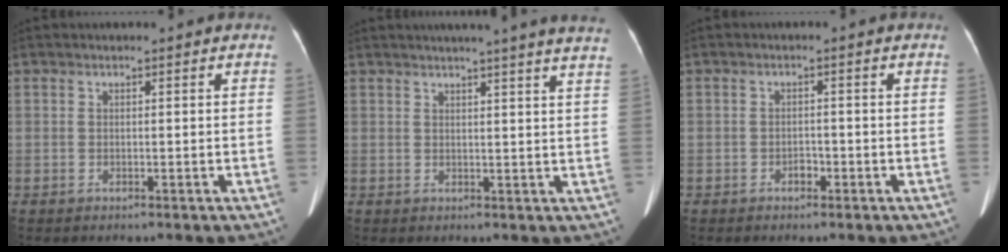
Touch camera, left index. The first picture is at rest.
{"total": 15.4, "force": [13.6, -1.0, 7.3], "torque": [-0.105, -0.020, 0.150]}
{"total": 1.4, "force": [-0.9, 0.9, 0.7], "torque": [-0.009, 0.004, -0.012]}